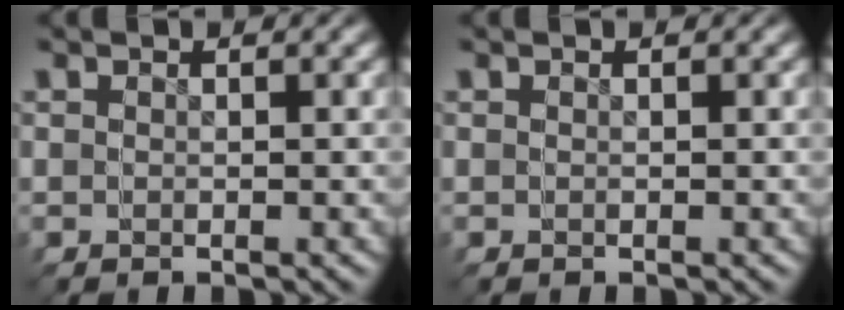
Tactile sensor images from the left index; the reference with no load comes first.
{"total": 0.0}